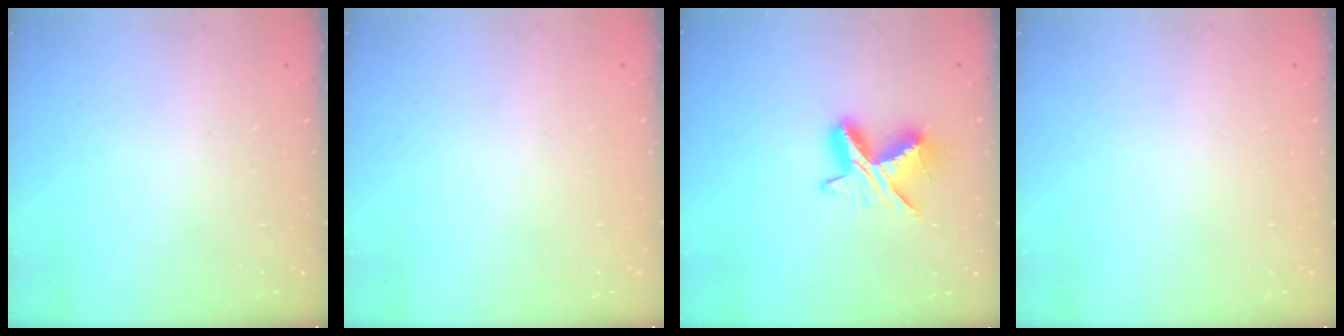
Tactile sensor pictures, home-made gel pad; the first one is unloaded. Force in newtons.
{"total": 0.0}
{"total": 9.3, "press": 9.3, "slide": 0.7}
{"total": 0.0}